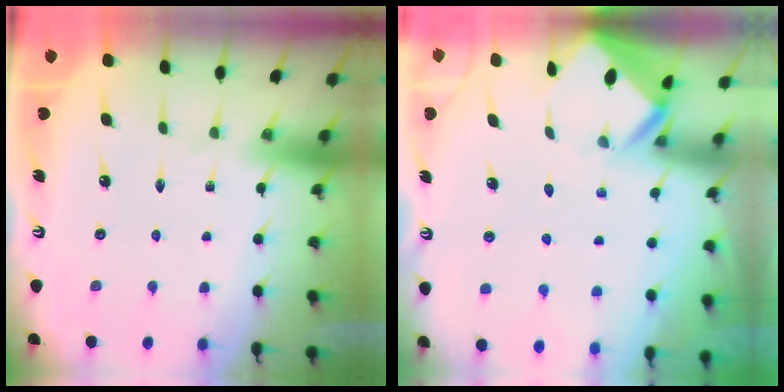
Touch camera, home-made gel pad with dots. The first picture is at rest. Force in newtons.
{"total": 2.7, "press": 2.7, "slide": 0.2}